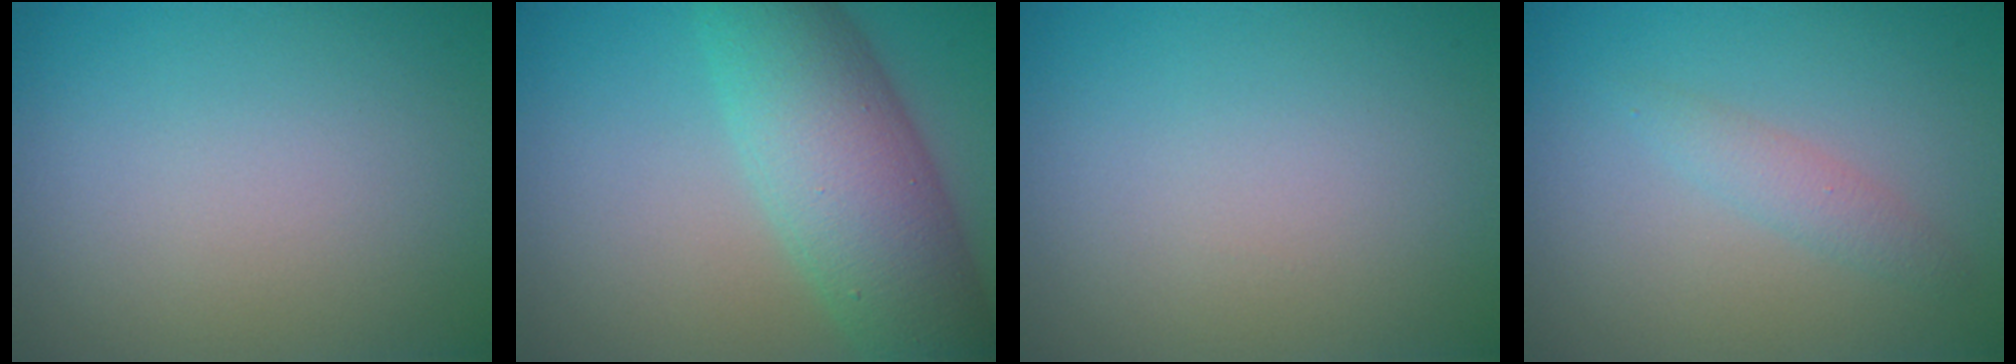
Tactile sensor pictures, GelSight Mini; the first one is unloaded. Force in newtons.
{"total": 8.6, "press": 8.6, "slide": 0.3}
{"total": 0.0}
{"total": 1.6, "press": 1.6, "slide": 0.0}